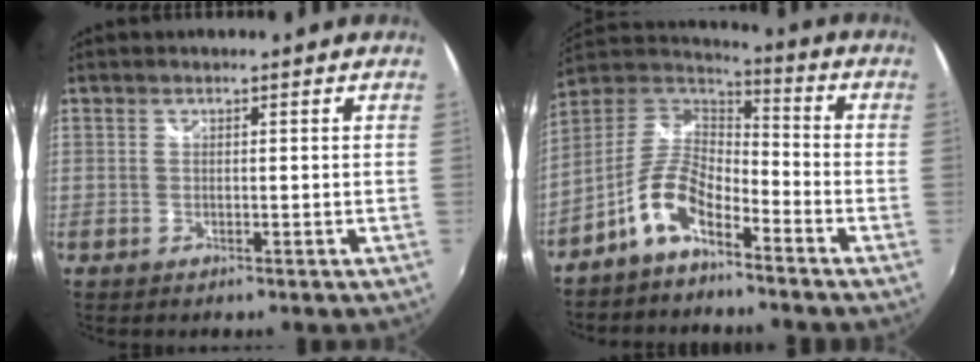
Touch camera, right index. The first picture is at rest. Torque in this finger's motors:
{"motor_torque": [0.39, -0.41, 0.57, 0.12]}